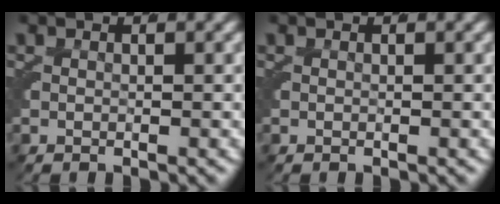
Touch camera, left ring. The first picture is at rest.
{"total": 0.0}